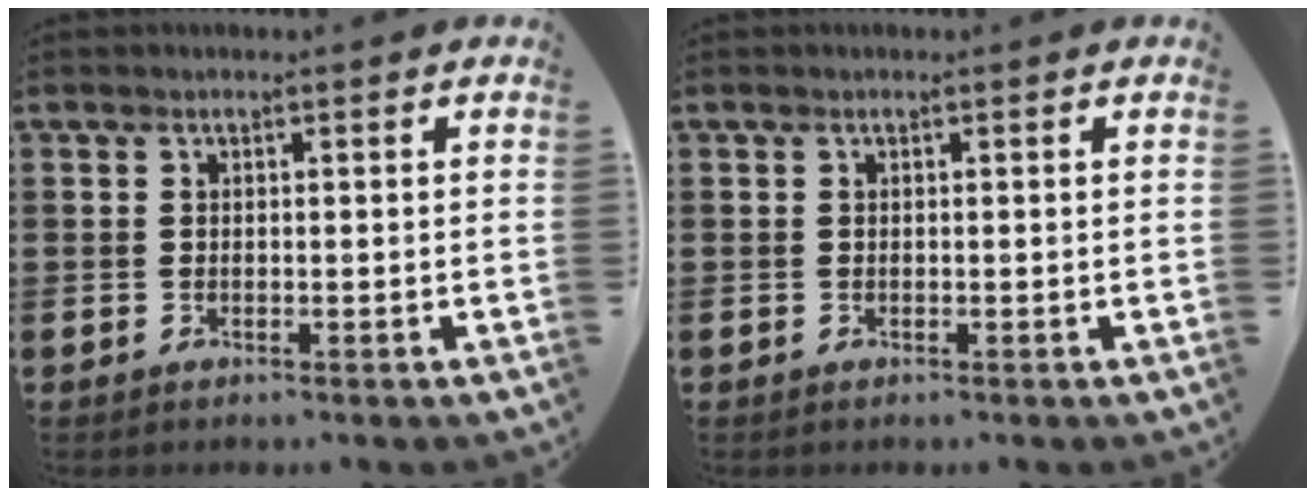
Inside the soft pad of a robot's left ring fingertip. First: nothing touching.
{"total": 0.0}